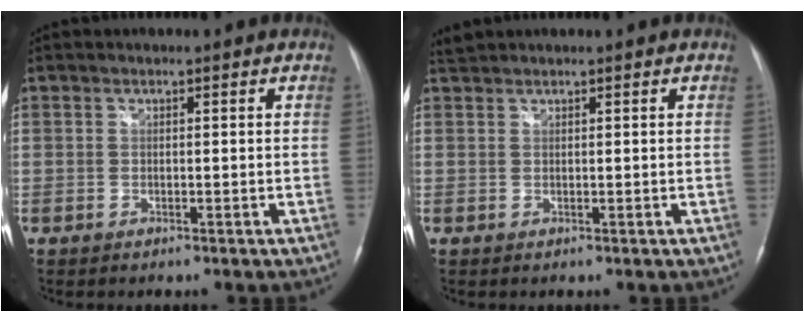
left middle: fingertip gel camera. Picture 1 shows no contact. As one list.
[{"total": 1.3, "force": [1.3, 0.0, 0.0], "torque": [-0.009, 0.015, 0.032]}]